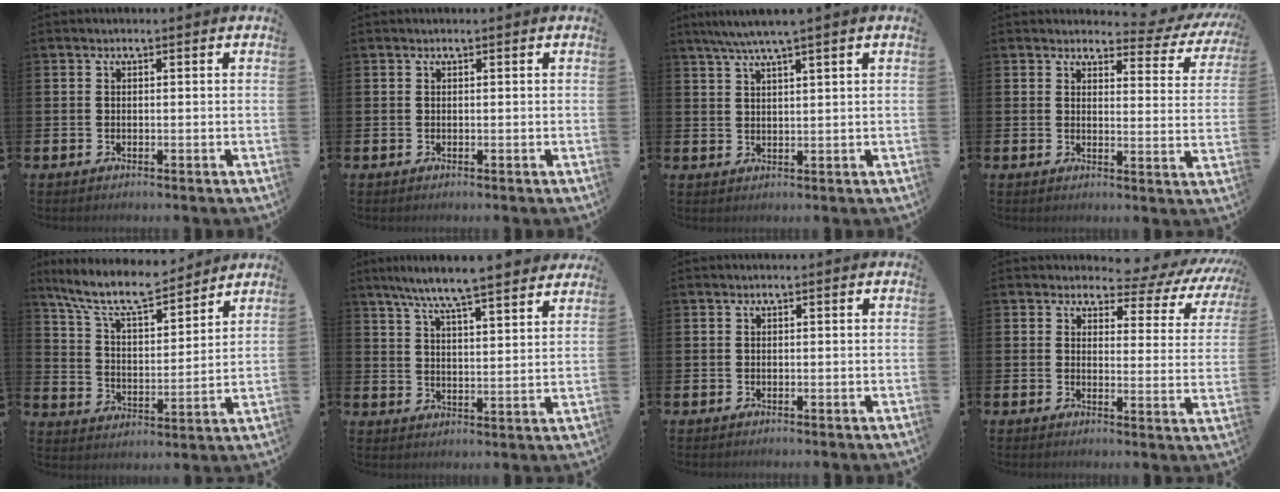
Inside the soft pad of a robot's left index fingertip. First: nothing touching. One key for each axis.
{"total": 0.0}
{"total": 4.2, "fx": 3.6, "fy": -0.5, "fz": 2.2, "tx": -0.053, "ty": -0.005, "tz": 0.064}
{"total": 3.2, "fx": 2.7, "fy": 1.4, "fz": 0.8, "tx": -0.006, "ty": -0.028, "tz": 0.037}
{"total": 9.6, "fx": 8.4, "fy": 2.3, "fz": 4.0, "tx": -0.102, "ty": -0.051, "tz": 0.147}
{"total": 8.3, "fx": 7.8, "fy": 0.2, "fz": 2.9, "tx": -0.074, "ty": -0.046, "tz": 0.136}
{"total": 0.0}
{"total": 3.9, "fx": 3.1, "fy": 2.1, "fz": 1.2, "tx": -0.019, "ty": -0.034, "tz": 0.040}